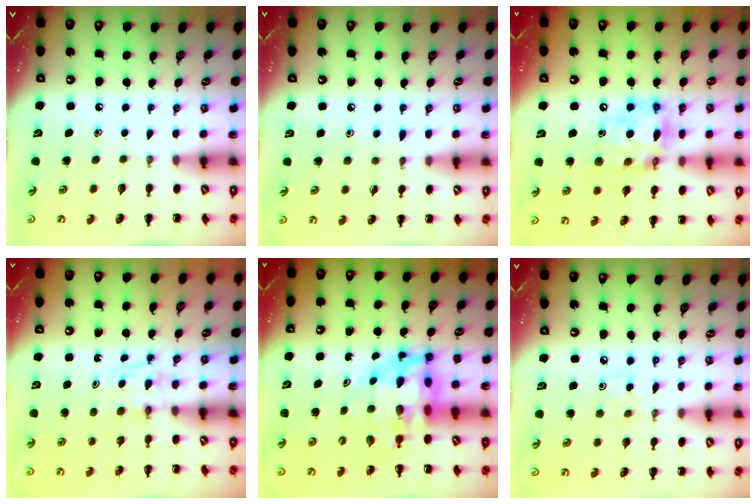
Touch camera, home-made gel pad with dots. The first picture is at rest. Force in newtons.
{"total": 5.2, "press": 4.8, "slide": 2.2}
{"total": 14.5, "press": 14.0, "slide": 3.6}
{"total": 3.2, "press": 2.8, "slide": 1.4}
{"total": 8.2, "press": 7.8, "slide": 2.4}
{"total": 2.2, "press": 2.1, "slide": 0.6}